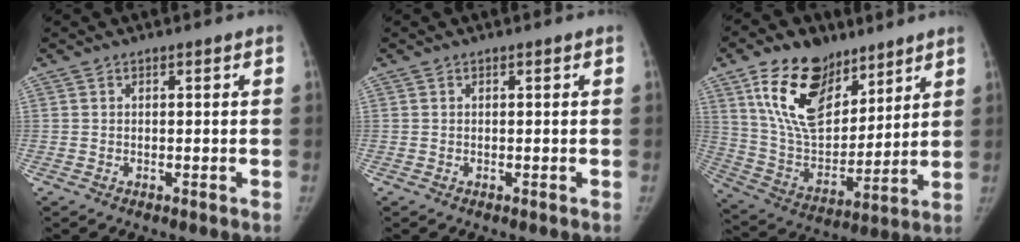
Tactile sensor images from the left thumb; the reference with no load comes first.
{"total": 0.0}
{"total": 19.8, "force": [11.3, 11.4, 11.5], "torque": [-0.163, -0.050, 0.215]}